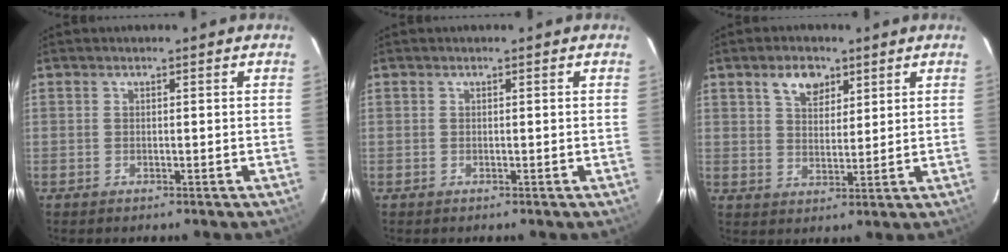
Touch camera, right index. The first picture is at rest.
{"total": 0.0}
{"total": 5.8, "force": [3.4, 3.4, 3.2], "torque": [-0.047, 0.007, 0.062]}